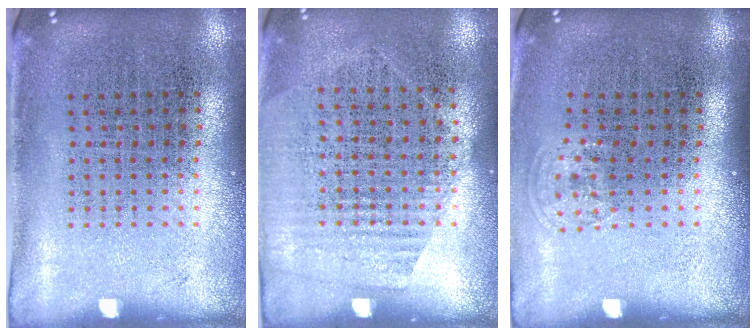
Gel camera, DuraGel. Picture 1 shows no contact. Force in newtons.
{"total": 1.3, "press": 1.1, "slide": 0.7}
{"total": 0.7, "press": 0.6, "slide": 0.4}